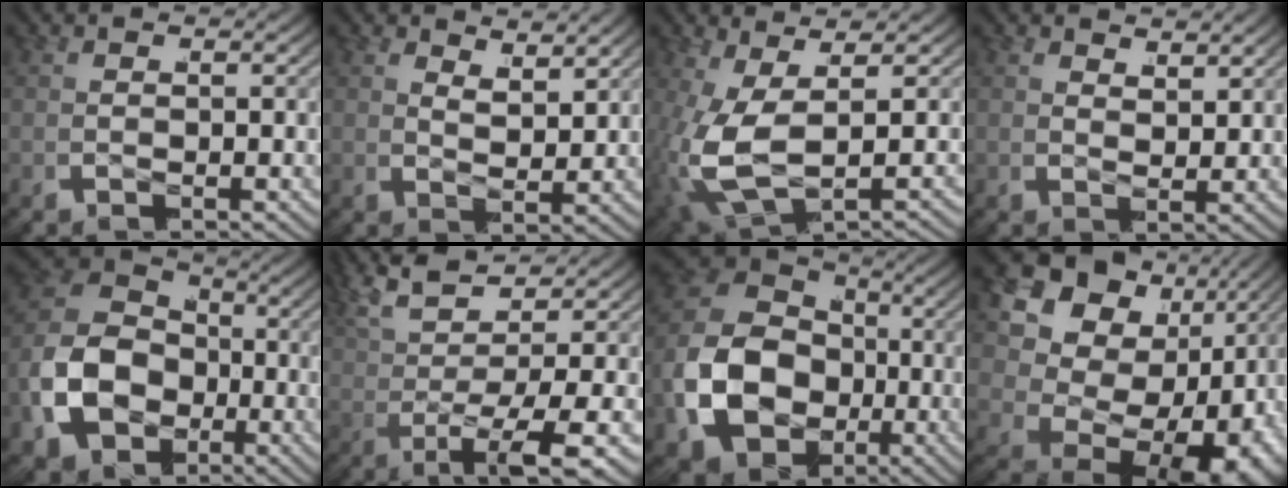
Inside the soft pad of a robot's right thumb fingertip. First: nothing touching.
{"total": 2.2, "force": [1.5, 0.6, 1.5], "torque": [-0.028, 0.001, 0.021]}
{"total": 8.1, "force": [-1.6, 5.1, 6.1], "torque": [-0.184, -0.040, -0.006]}
{"total": 1.6, "force": [1.4, 0.1, 0.6], "torque": [-0.003, 0.002, 0.021]}
{"total": 13.9, "force": [-0.4, 10.7, 8.9], "torque": [-0.214, -0.016, -0.004]}
{"total": 6.9, "force": [1.5, 2.3, 6.3], "torque": [-0.126, 0.004, 0.030]}
{"total": 16.6, "force": [-1.0, 12.8, 10.5], "torque": [-0.258, -0.034, -0.008]}
{"total": 23.2, "force": [-0.6, 16.6, 16.2], "torque": [-0.320, -0.035, 0.003]}